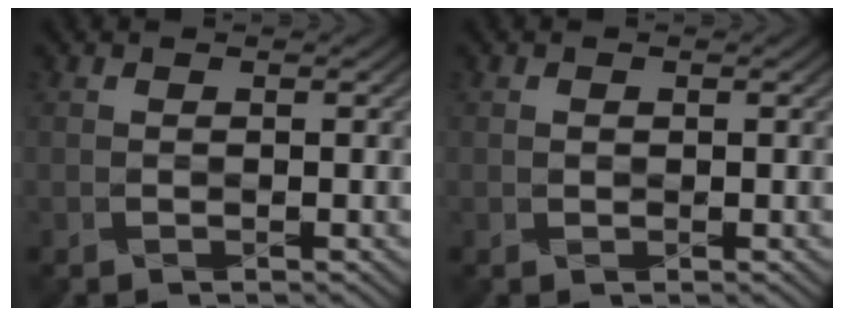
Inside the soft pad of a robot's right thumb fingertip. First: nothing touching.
{"total": 0.0}